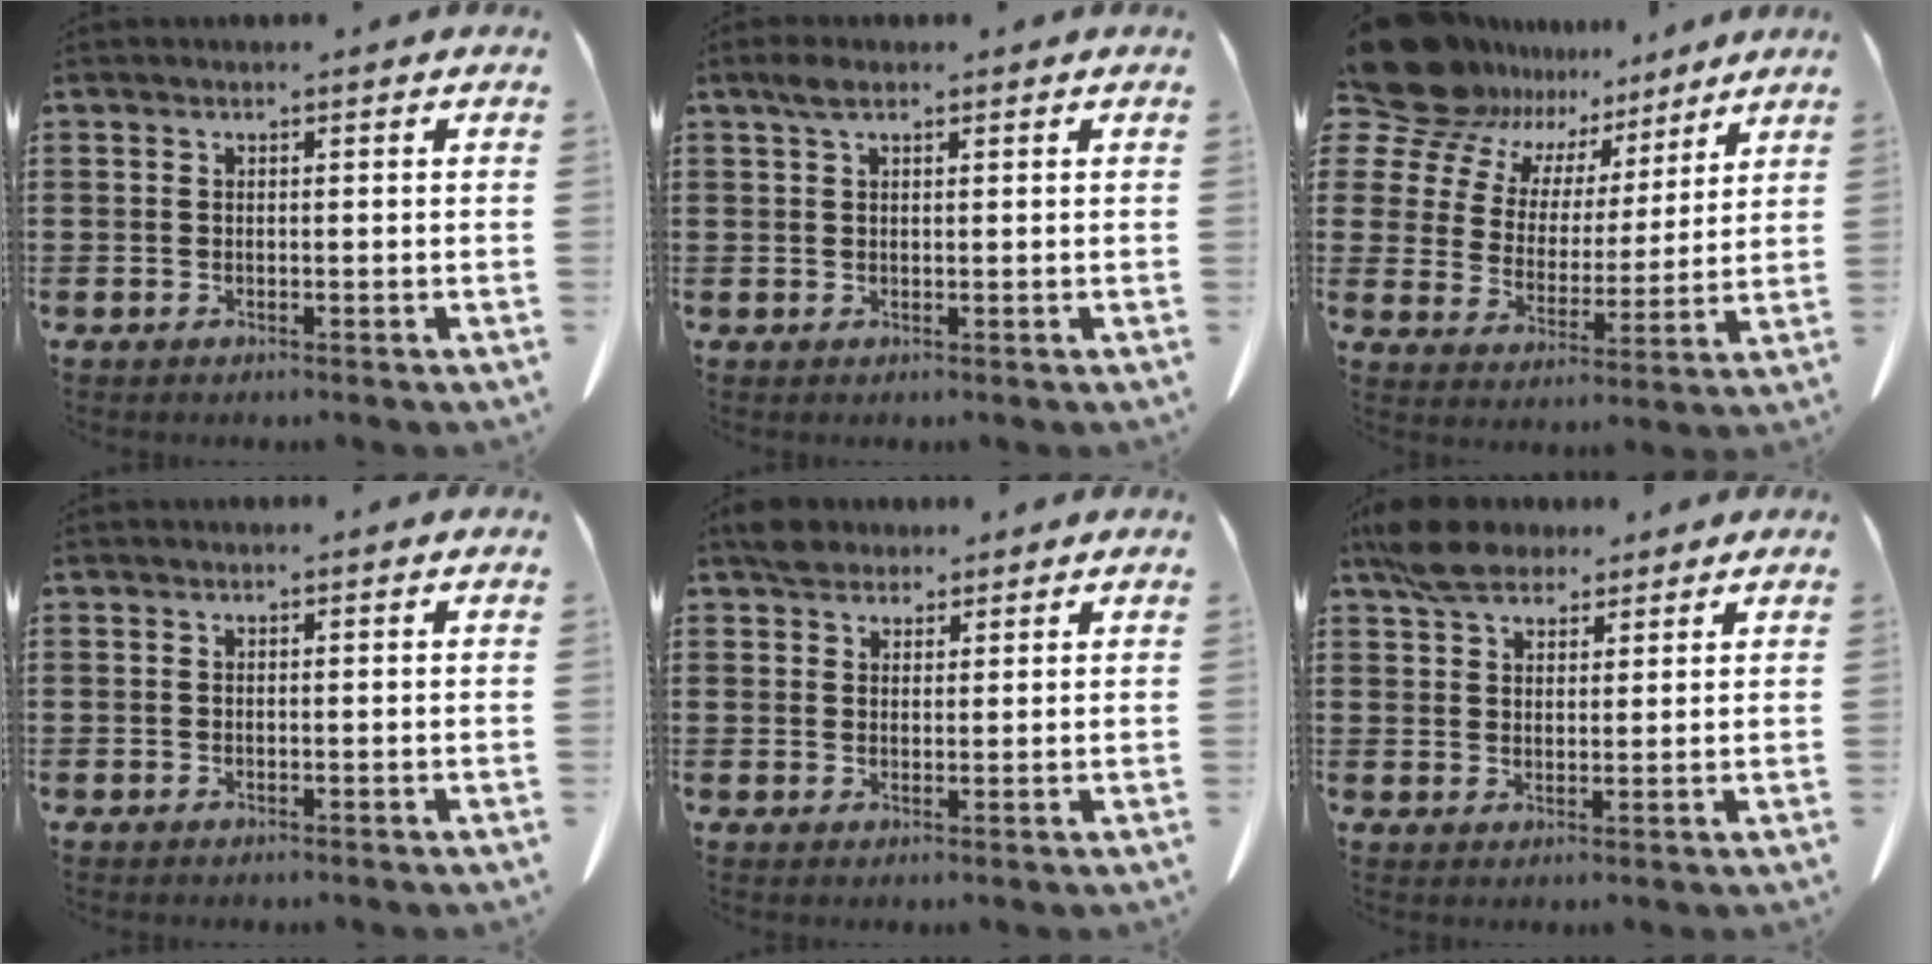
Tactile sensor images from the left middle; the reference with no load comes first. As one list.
[{"total": 2.1, "force": [1.2, 1.0, 1.5], "torque": [-0.033, 0.005, 0.022]}, {"total": 11.7, "force": [9.9, 5.7, 2.4], "torque": [-0.104, -0.056, 0.190]}, {"total": 0.0}, {"total": 3.6, "force": [2.9, 1.7, 1.0], "torque": [-0.021, 0.005, 0.056]}, {"total": 6.3, "force": [5.0, 2.9, 2.4], "torque": [-0.054, -0.004, 0.095]}]